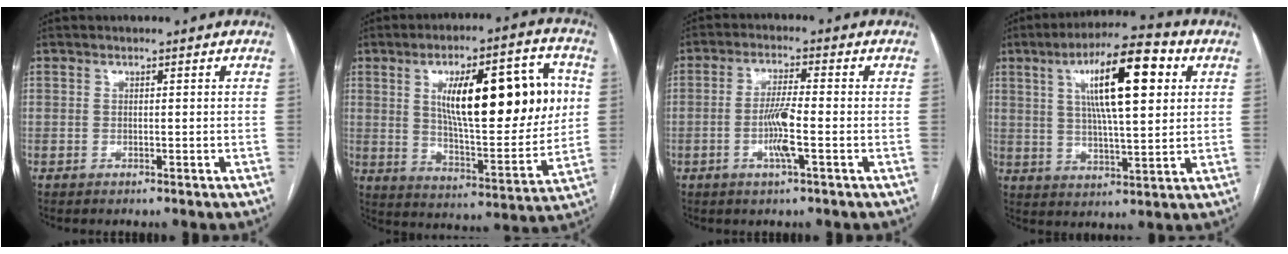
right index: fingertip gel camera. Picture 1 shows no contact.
{"total": 22.3, "force": [5.1, 5.9, 20.9], "torque": [-0.312, 0.017, 0.079]}
{"total": 5.7, "force": [-1.6, 0.0, 5.4], "torque": [-0.110, -0.005, -0.030]}
{"total": 14.5, "force": [4.9, 2.9, 13.4], "torque": [-0.228, 0.021, 0.078]}